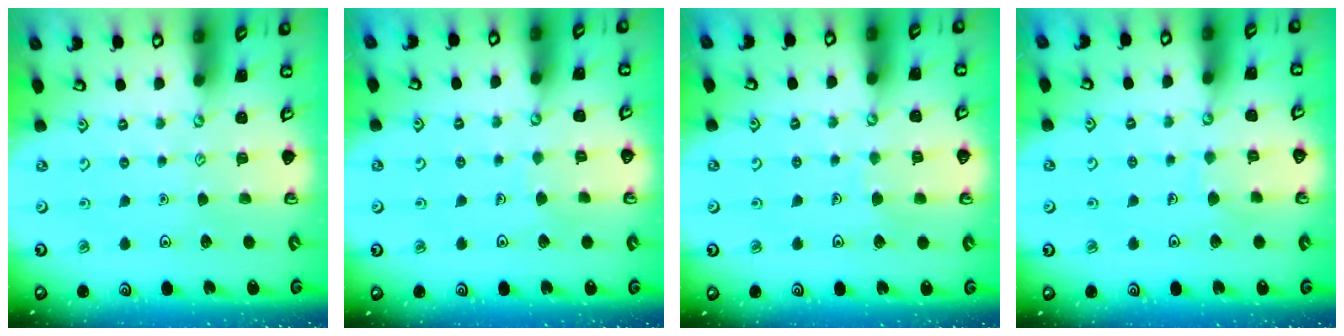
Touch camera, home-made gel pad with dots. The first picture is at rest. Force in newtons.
{"total": 2.7, "press": 2.7, "slide": 0.1}
{"total": 3.9, "press": 3.9, "slide": 0.2}
{"total": 4.3, "press": 4.3, "slide": 0.3}